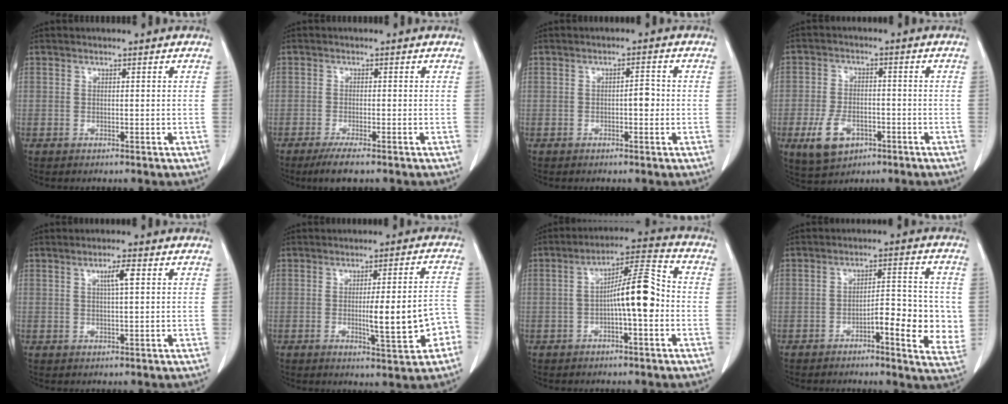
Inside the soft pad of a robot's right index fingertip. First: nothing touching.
{"total": 3.6, "force": [-2.6, 0.3, 2.5], "torque": [-0.046, -0.008, -0.046]}
{"total": 2.1, "force": [-0.4, 0.8, 1.9], "torque": [-0.025, 0.005, -0.007]}
{"total": 7.3, "force": [-3.2, 4.5, 4.7], "torque": [-0.099, -0.001, -0.048]}
{"total": 2.9, "force": [1.0, 0.1, 2.7], "torque": [-0.047, 0.002, 0.016]}
{"total": 10.1, "force": [-2.8, 1.4, 9.6], "torque": [-0.125, 0.013, -0.029]}
{"total": 9.3, "force": [-1.3, 1.5, 9.1], "torque": [-0.150, 0.026, -0.027]}
{"total": 9.7, "force": [-2.0, 2.3, 9.2], "torque": [-0.112, 0.007, -0.026]}